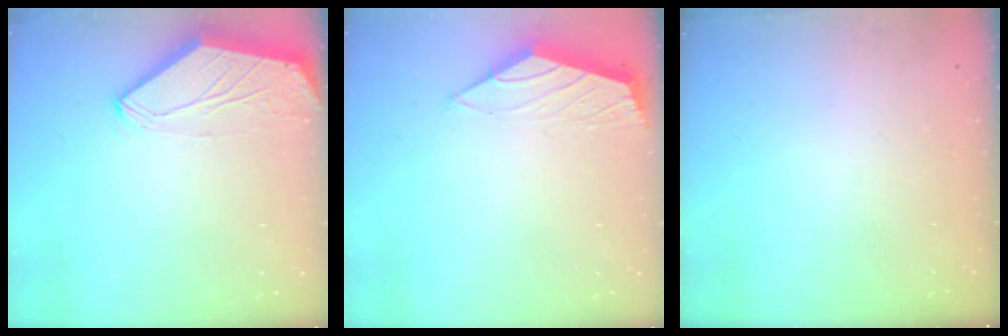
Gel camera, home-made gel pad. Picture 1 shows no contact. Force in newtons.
{"total": 1.5, "press": 1.4, "slide": 0.5}
{"total": 0.0}